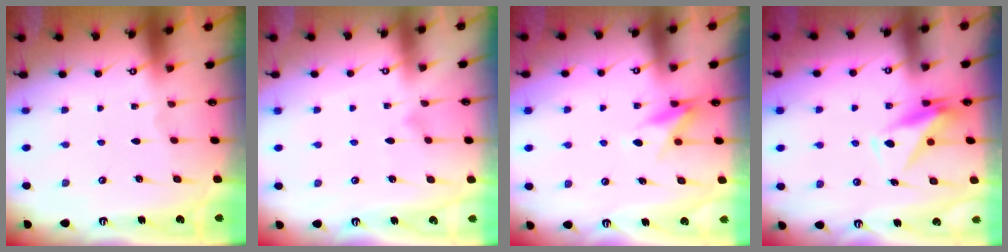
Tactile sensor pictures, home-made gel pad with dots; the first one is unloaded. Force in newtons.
{"total": 5.6, "press": 5.6, "slide": 0.3}
{"total": 8.5, "press": 8.5, "slide": 1.0}
{"total": 10.4, "press": 10.3, "slide": 1.7}